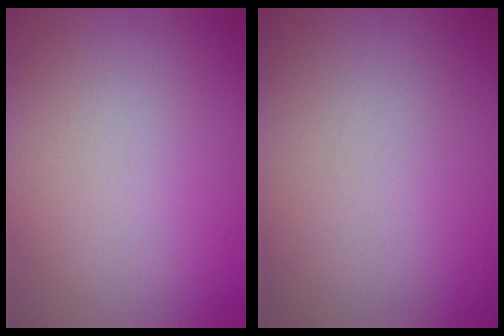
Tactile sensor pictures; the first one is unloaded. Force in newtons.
{"total": 0.0}